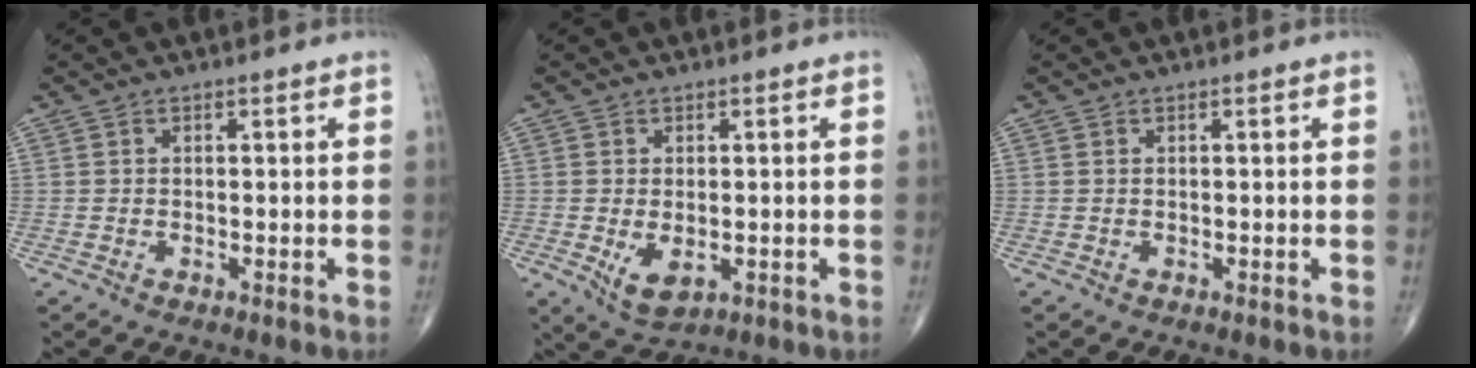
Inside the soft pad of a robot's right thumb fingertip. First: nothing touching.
{"total": 5.0, "force": [-1.0, 2.8, 4.0], "torque": [-0.062, -0.012, -0.006]}
{"total": 0.0}